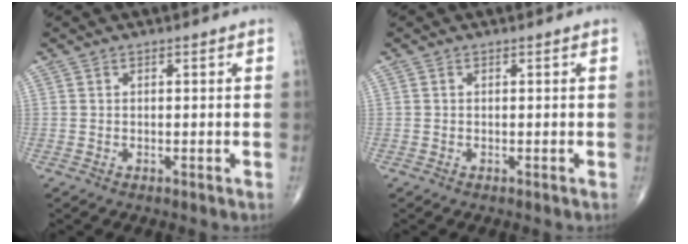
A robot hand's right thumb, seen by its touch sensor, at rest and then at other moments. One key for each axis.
{"total": 0.0}